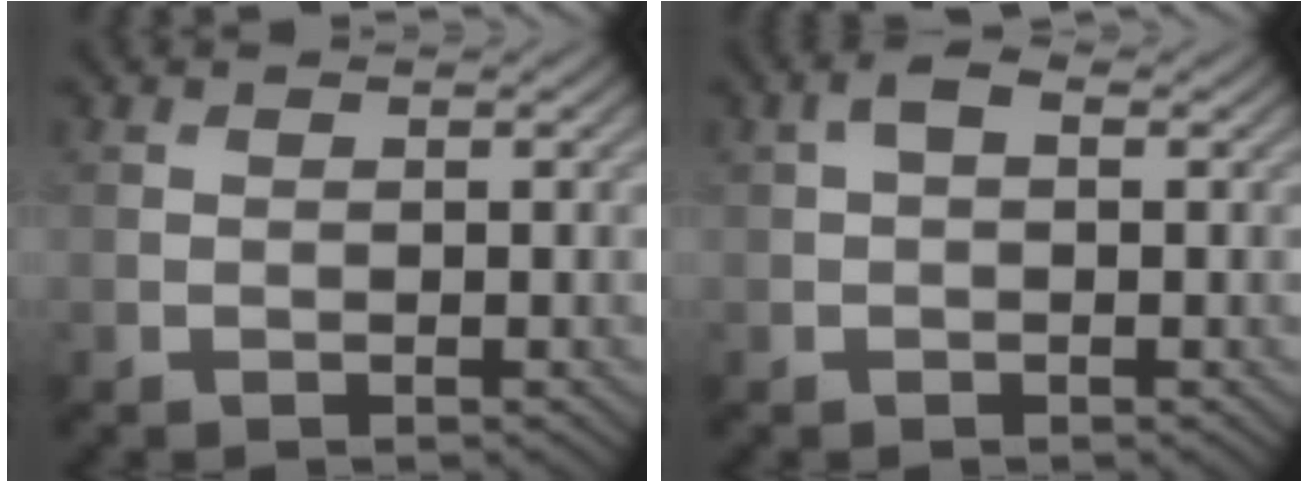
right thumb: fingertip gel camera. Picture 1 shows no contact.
{"total": 2.1, "force": [0.5, 1.1, 1.7], "torque": [-0.034, 0.008, 0.005]}